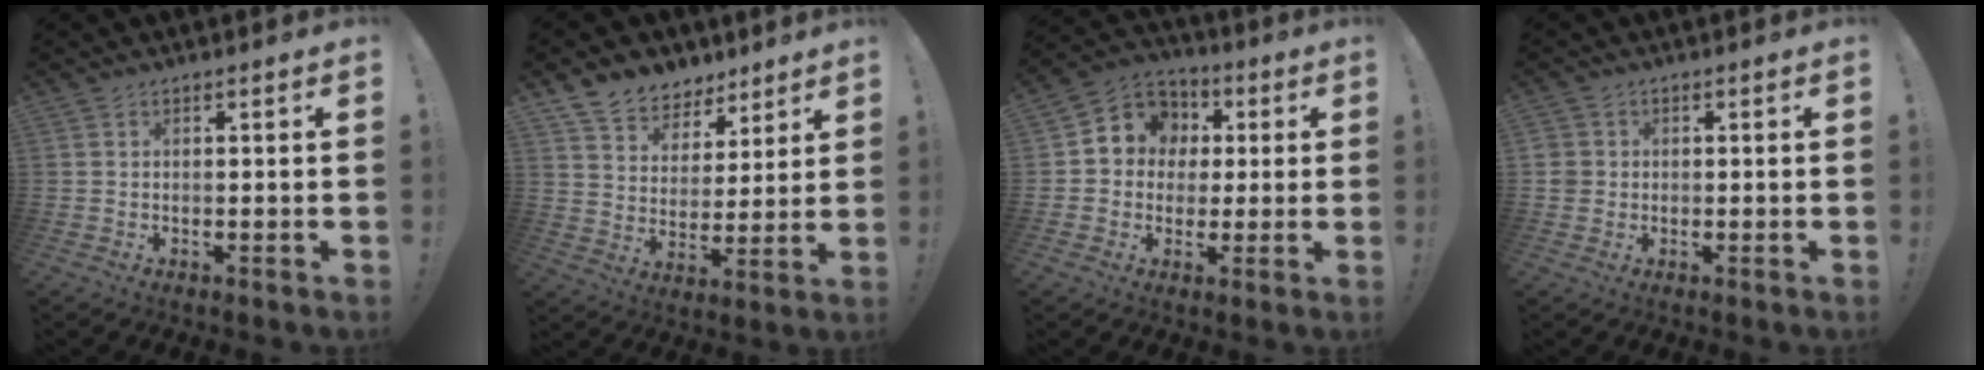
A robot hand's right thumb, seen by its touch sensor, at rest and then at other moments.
{"total": 9.1, "force": [6.8, 5.9, 1.0], "torque": [-0.028, -0.054, 0.136]}
{"total": 10.0, "force": [1.3, 9.3, 3.5], "torque": [-0.042, 0.002, 0.031]}
{"total": 3.2, "force": [-0.1, 3.0, 0.9], "torque": [-0.020, 0.003, -0.002]}